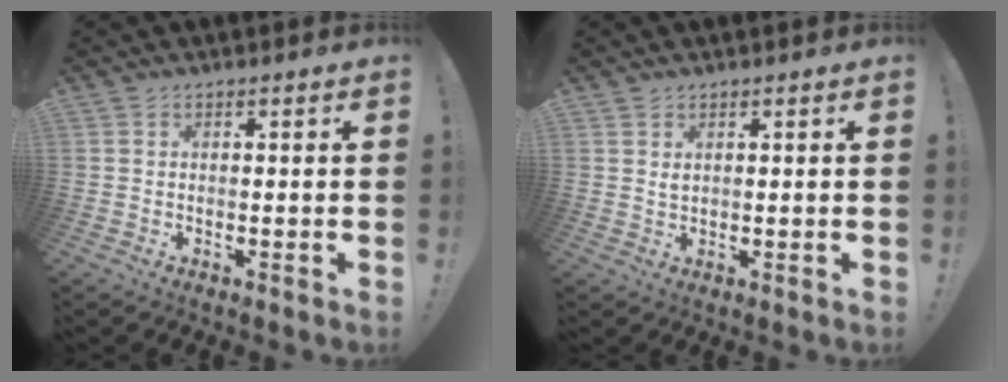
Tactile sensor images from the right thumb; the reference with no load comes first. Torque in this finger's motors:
{"motor_torque": [0.16, -0.07, -0.01, 0.27, 0.00]}